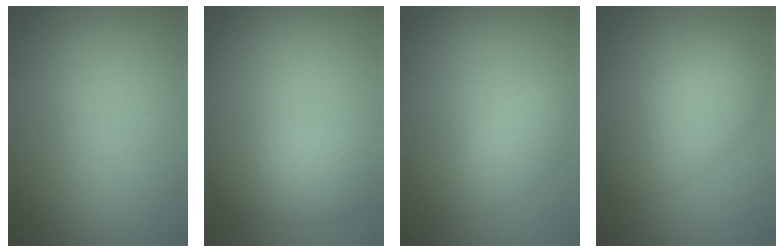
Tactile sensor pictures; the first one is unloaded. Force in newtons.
{"total": 3.2, "press": 3.2, "slide": 0.1}
{"total": 2.1, "press": 2.1, "slide": 0.1}
{"total": 5.0, "press": 5.0, "slide": 0.2}